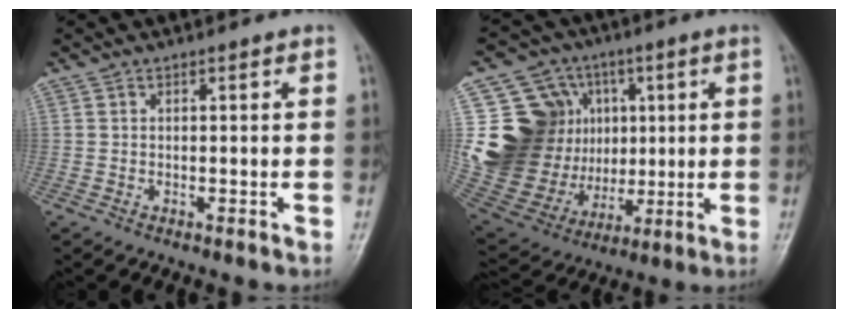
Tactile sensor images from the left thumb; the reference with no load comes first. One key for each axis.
{"total": 22.6, "fx": 4.0, "fy": 18.8, "fz": 11.9, "tx": -0.181, "ty": 0.019, "tz": 0.097}